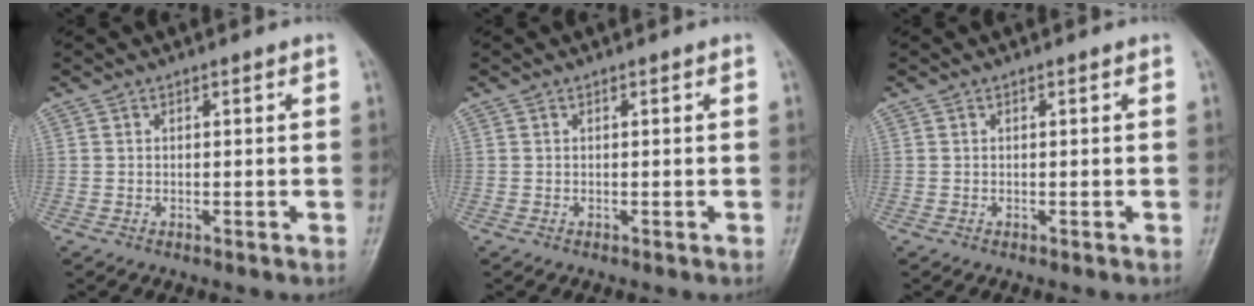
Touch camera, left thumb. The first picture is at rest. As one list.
[{"total": 0.0}, {"total": 0.0}]